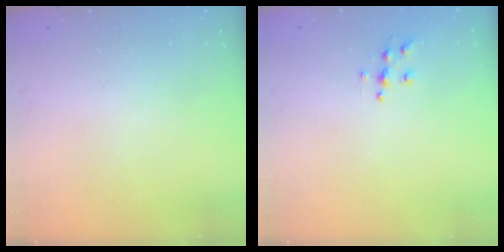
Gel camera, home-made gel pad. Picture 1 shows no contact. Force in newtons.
{"total": 5.9, "press": 5.9, "slide": 0.5}